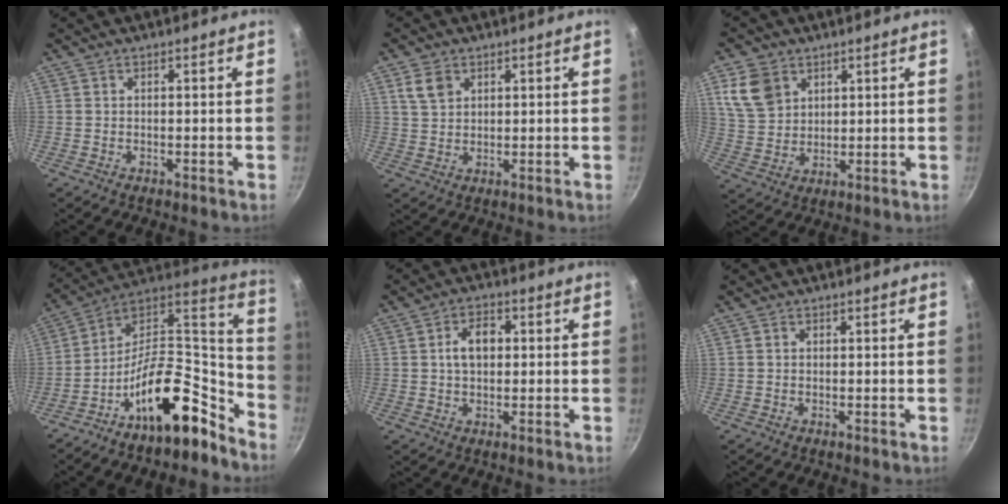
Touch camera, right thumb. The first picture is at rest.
{"total": 4.8, "force": [2.3, 3.4, 2.5], "torque": [-0.032, -0.003, 0.048]}
{"total": 8.9, "force": [4.0, 6.8, 4.2], "torque": [-0.062, -0.008, 0.088]}
{"total": 20.8, "force": [-13.0, 8.8, 13.5], "torque": [-0.156, 0.122, -0.228]}
{"total": 6.1, "force": [0.8, 4.1, 4.4], "torque": [-0.053, 0.011, 0.007]}
{"total": 0.7, "force": [0.1, 0.6, 0.3], "torque": [-0.003, 0.004, 0.000]}